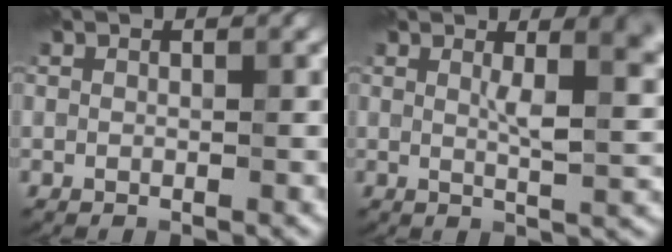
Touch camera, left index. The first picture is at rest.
{"total": 4.6, "force": [1.6, 1.1, 4.2], "torque": [-0.059, 0.004, 0.026]}